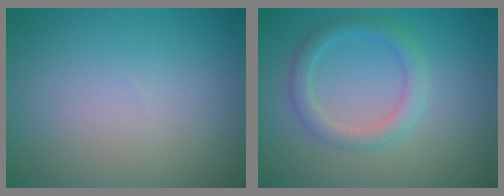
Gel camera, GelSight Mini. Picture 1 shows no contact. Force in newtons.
{"total": 2.6, "press": 2.6, "slide": 0.2}